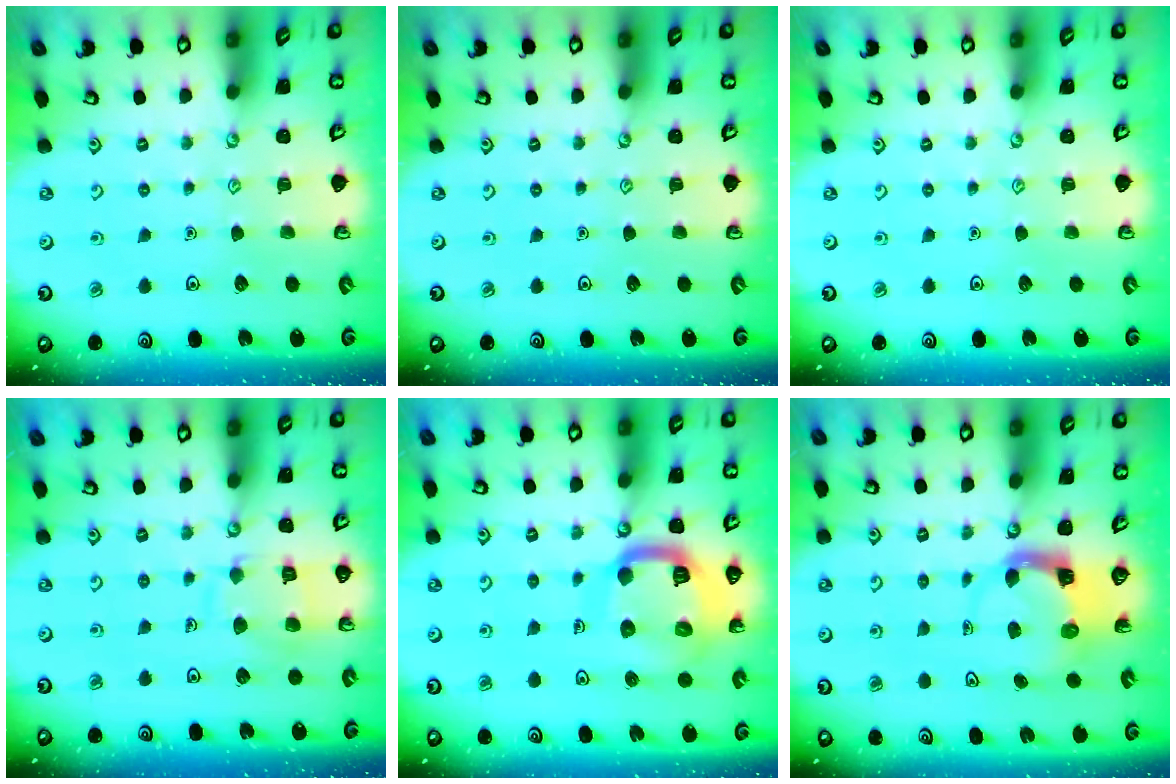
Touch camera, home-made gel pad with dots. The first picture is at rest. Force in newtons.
{"total": 0.0}
{"total": 0.0}
{"total": 9.9, "press": 9.9, "slide": 0.9}
{"total": 17.4, "press": 17.3, "slide": 1.9}
{"total": 3.7, "press": 3.6, "slide": 0.6}